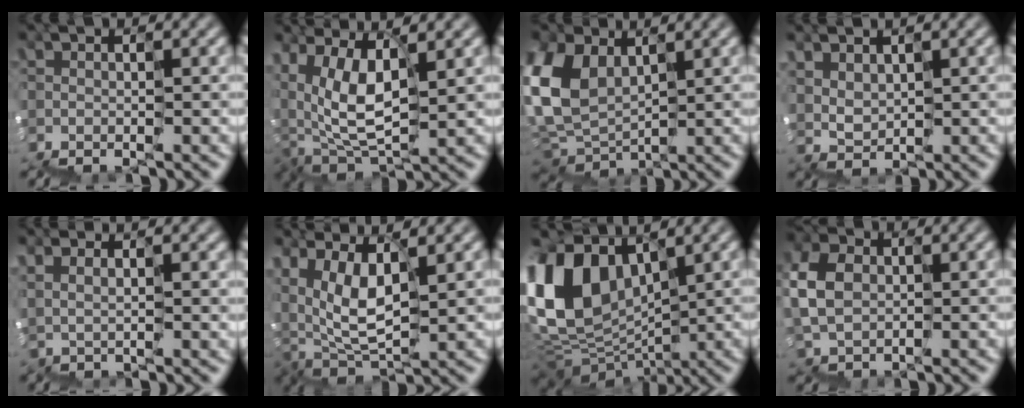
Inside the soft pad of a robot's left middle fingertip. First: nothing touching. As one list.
[{"total": 4.8, "force": [2.4, 2.9, 3.0], "torque": [-0.071, 0.011, 0.049]}, {"total": 4.4, "force": [2.1, 3.7, 1.4], "torque": [-0.074, 0.018, 0.038]}, {"total": 2.1, "force": [1.9, 0.9, -0.6], "torque": [0.013, 0.020, 0.040]}, {"total": 1.9, "force": [1.8, -0.4, -0.5], "torque": [0.013, 0.010, 0.035]}, {"total": 5.2, "force": [3.0, 2.7, 3.2], "torque": [-0.073, 0.012, 0.062]}, {"total": 6.7, "force": [3.8, 4.8, 2.7], "torque": [-0.080, 0.014, 0.077]}, {"total": 3.5, "force": [0.8, 3.2, 1.1], "torque": [-0.040, 0.024, 0.010]}]